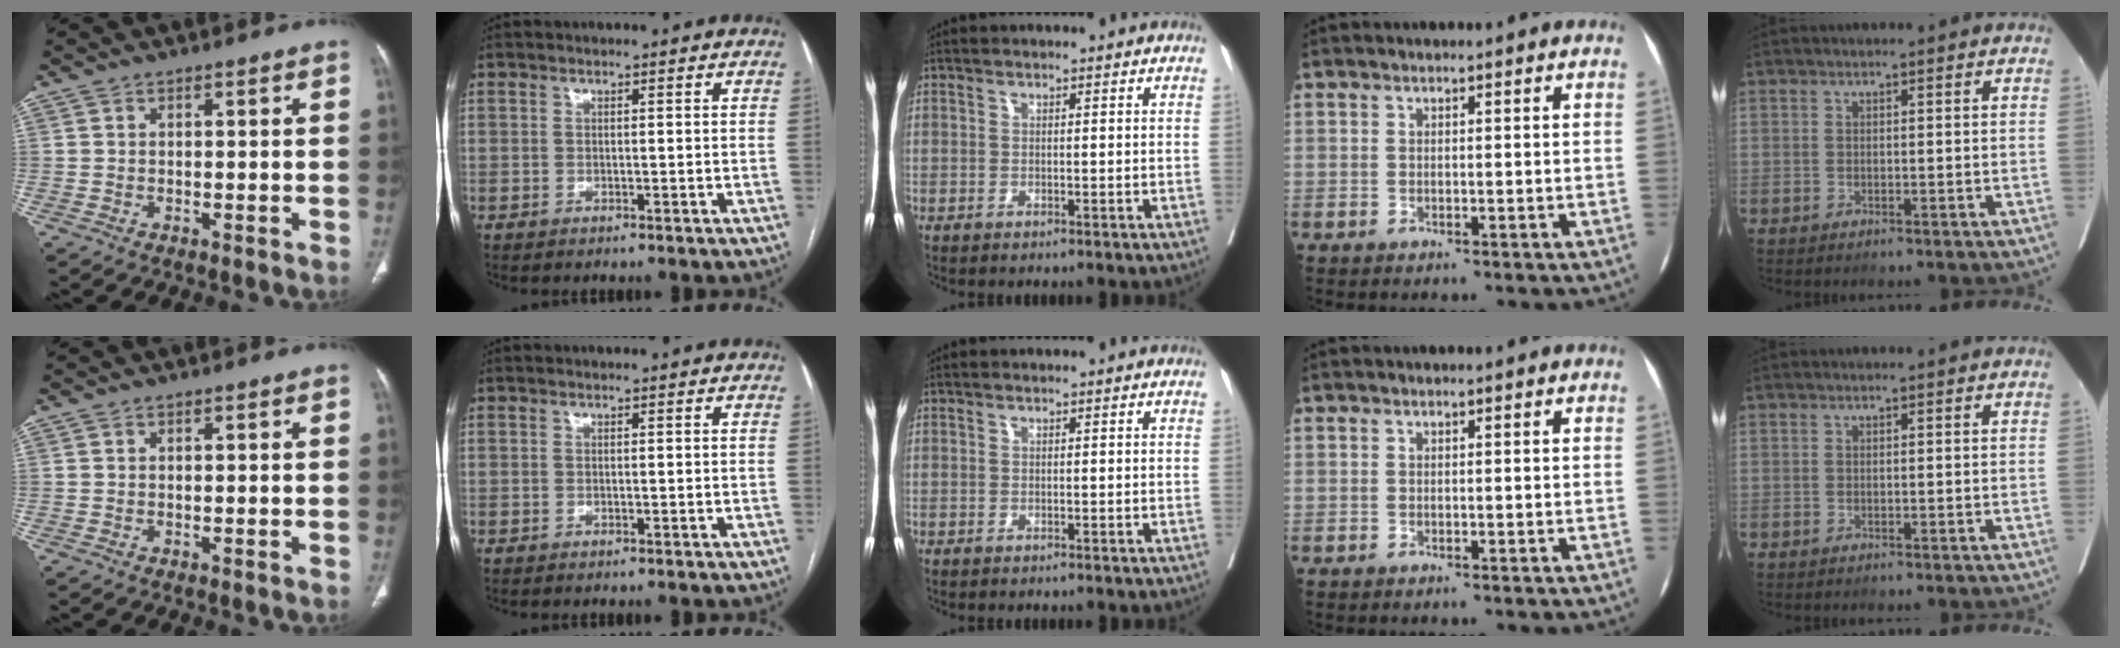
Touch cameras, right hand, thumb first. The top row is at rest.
{}